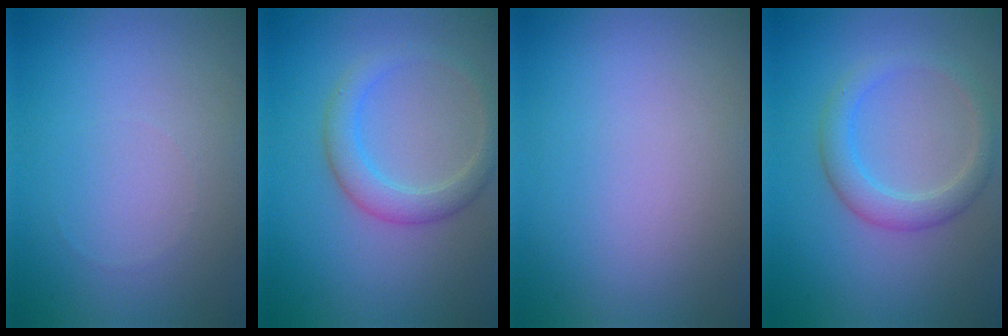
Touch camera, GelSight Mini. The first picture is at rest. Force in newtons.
{"total": 3.0, "press": 3.0, "slide": 0.1}
{"total": 0.0}
{"total": 2.9, "press": 2.9, "slide": 0.2}